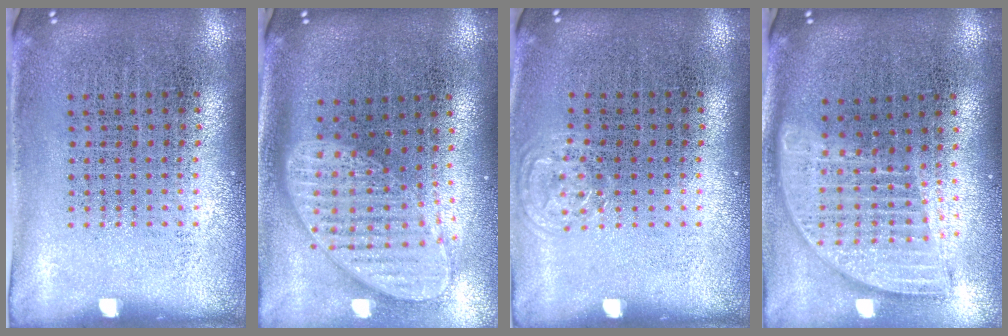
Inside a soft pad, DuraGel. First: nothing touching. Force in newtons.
{"total": 2.0, "press": 1.5, "slide": 1.3}
{"total": 0.6, "press": 0.6, "slide": 0.1}
{"total": 1.8, "press": 1.5, "slide": 1.0}